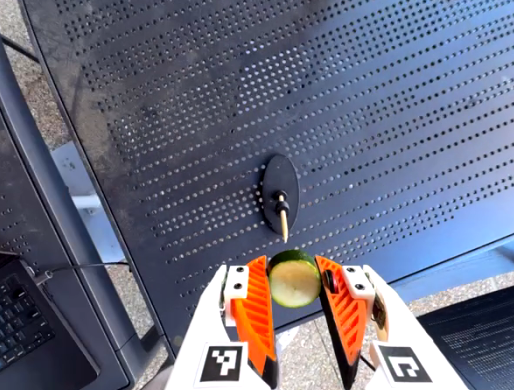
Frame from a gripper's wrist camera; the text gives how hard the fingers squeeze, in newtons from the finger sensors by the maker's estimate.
{"total": 10.5, "left": 9.9, "right": 11.1}